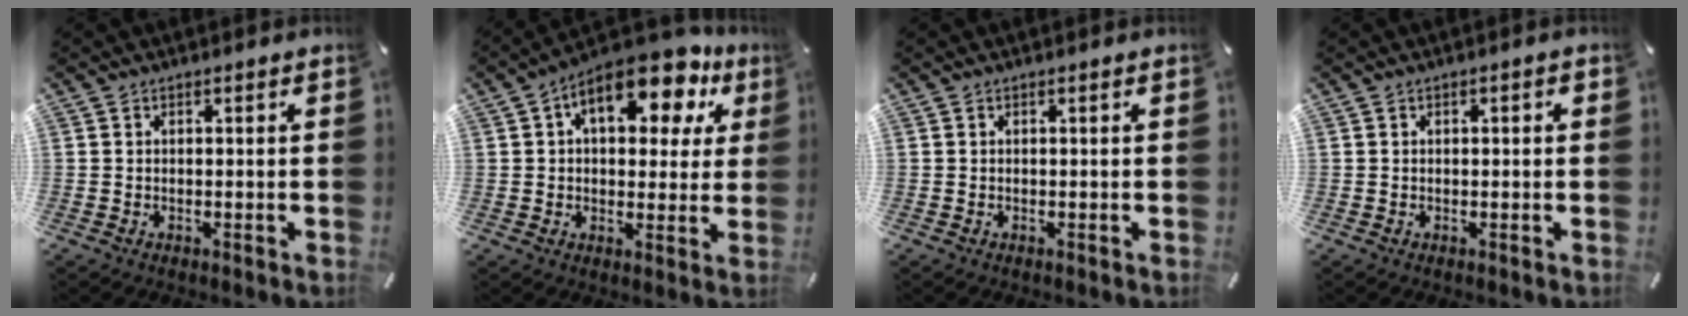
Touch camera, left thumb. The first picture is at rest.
{"total": 15.2, "force": [7.6, 7.5, 10.8], "torque": [-0.154, -0.035, 0.123]}
{"total": 0.0}
{"total": 1.2, "force": [-0.1, 0.5, 1.1], "torque": [-0.019, 0.003, -0.003]}